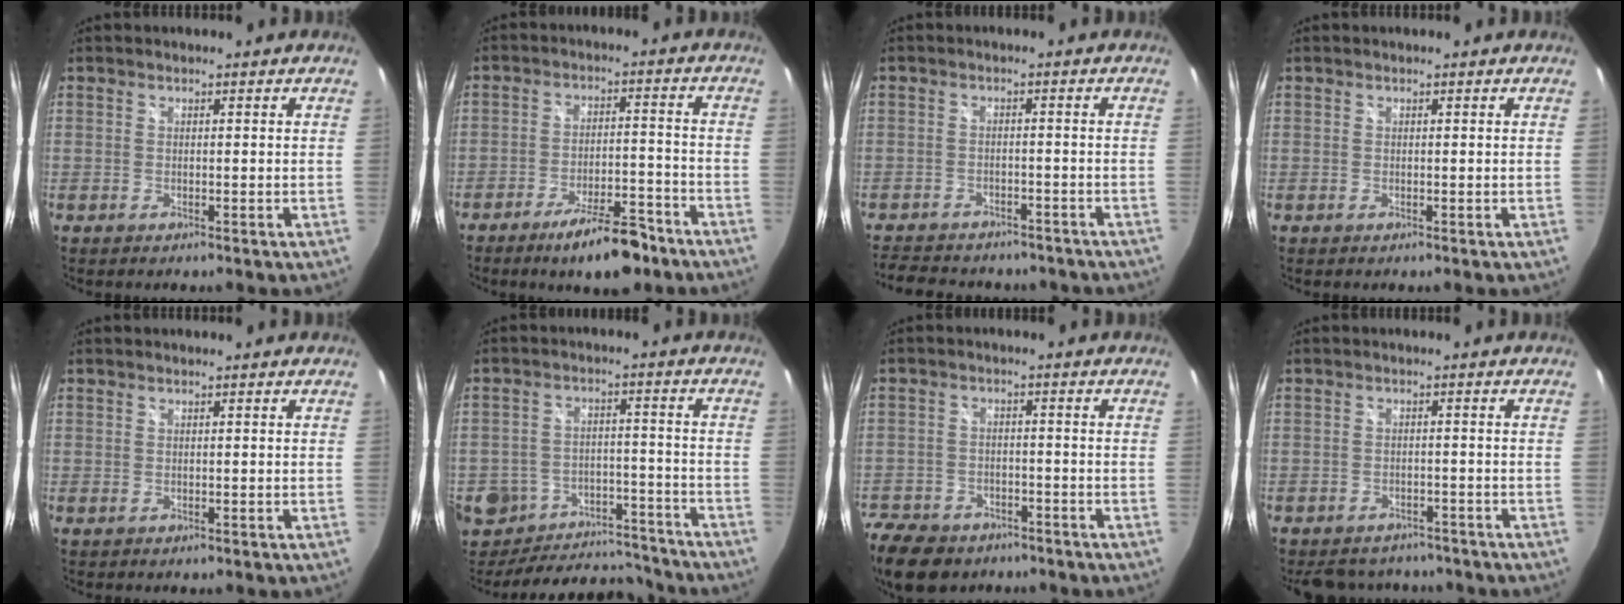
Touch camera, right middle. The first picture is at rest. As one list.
[{"total": 10.7, "force": [-8.1, 2.9, 6.4], "torque": [-0.115, 0.003, -0.118]}, {"total": 13.3, "force": [-11.1, 5.5, 5.1], "torque": [-0.118, -0.010, -0.153]}, {"total": 0.0}, {"total": 0.0}, {"total": 16.1, "force": [-12.6, 8.6, 5.1], "torque": [-0.120, 0.010, -0.155]}, {"total": 14.7, "force": [-9.9, 9.0, 6.2], "torque": [-0.184, -0.016, -0.160]}, {"total": 8.9, "force": [-7.4, 4.2, 2.4], "torque": [-0.054, 0.005, -0.096]}]